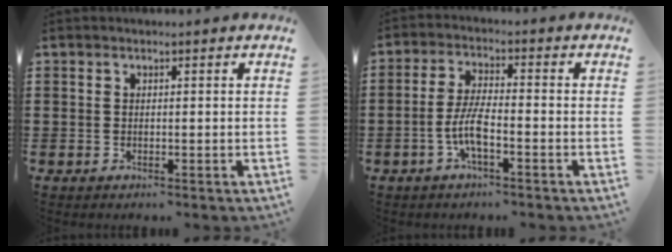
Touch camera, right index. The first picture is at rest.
{"total": 5.7, "force": [-2.2, 1.3, 5.1], "torque": [-0.120, -0.009, -0.050]}